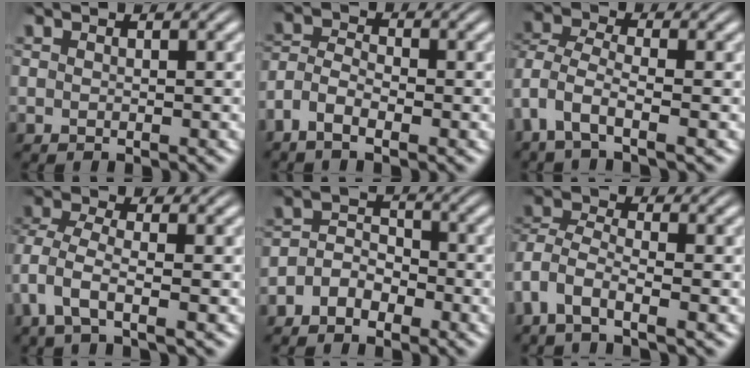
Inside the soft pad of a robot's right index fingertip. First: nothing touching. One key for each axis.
{"total": 4.3, "fx": -1.5, "fy": 3.5, "fz": 2.2, "tx": -0.059, "ty": -0.009, "tz": -0.034}
{"total": 4.7, "fx": -0.7, "fy": 3.4, "fz": 3.1, "tx": -0.102, "ty": -0.027, "tz": -0.007}
{"total": 2.9, "fx": -0.5, "fy": 1.7, "fz": 2.4, "tx": -0.086, "ty": -0.026, "tz": 0.000}
{"total": 4.7, "fx": -2.2, "fy": 3.8, "fz": 1.8, "tx": -0.026, "ty": 0.000, "tz": -0.050}
{"total": 6.5, "fx": -1.4, "fy": 5.4, "fz": 3.3, "tx": -0.111, "ty": -0.025, "tz": -0.026}